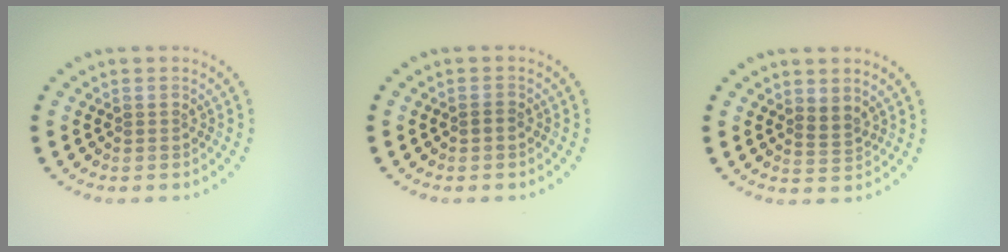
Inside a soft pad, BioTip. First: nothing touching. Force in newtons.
{"total": 0.7, "press": 0.7, "slide": 0.3}
{"total": 1.5, "press": 1.1, "slide": 1.0}